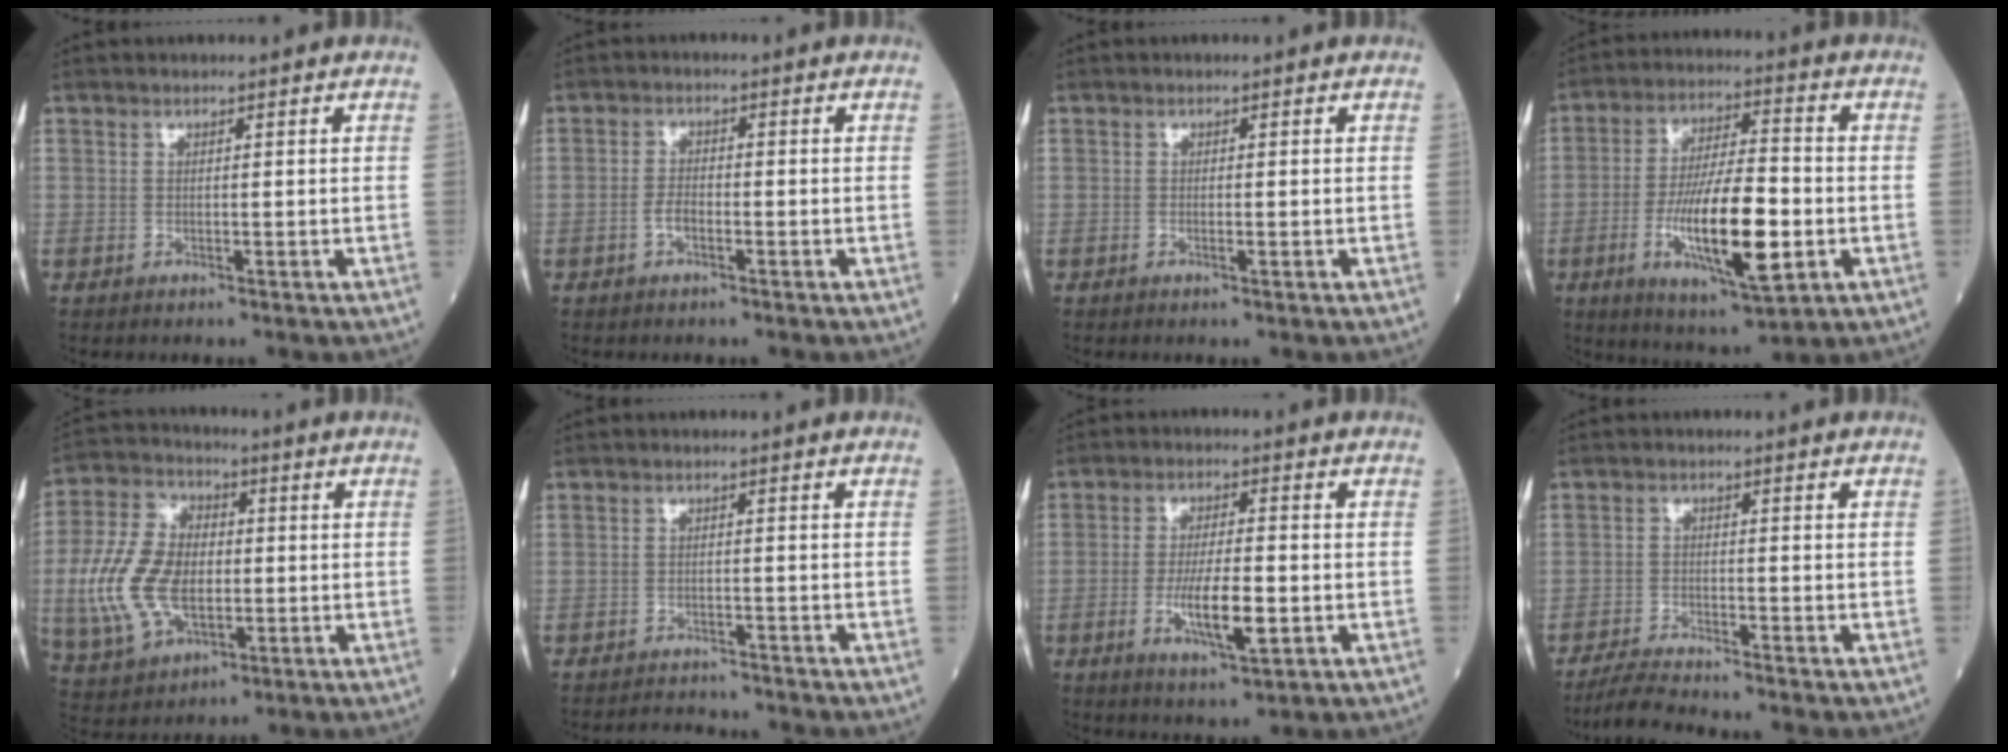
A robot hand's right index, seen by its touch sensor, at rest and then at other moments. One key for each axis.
{"total": 2.4, "fx": -0.9, "fy": 1.1, "fz": 1.9, "tx": -0.035, "ty": 0.004, "tz": -0.014}
{"total": 0.8, "fx": -0.2, "fy": 0.1, "fz": 0.7, "tx": -0.012, "ty": -0.001, "tz": -0.003}
{"total": 14.8, "fx": -3.6, "fy": 3.2, "fz": 14.0, "tx": -0.254, "ty": -0.010, "tz": -0.060}
{"total": 14.0, "fx": -1.2, "fy": 8.9, "fz": 10.8, "tx": -0.252, "ty": 0.015, "tz": -0.015}
{"total": 3.1, "fx": -3.1, "fy": -0.2, "fz": -0.1, "tx": 0.001, "ty": -0.015, "tz": -0.050}
{"total": 7.8, "fx": -2.0, "fy": 1.5, "fz": 7.4, "tx": -0.135, "ty": -0.011, "tz": -0.034}
{"total": 3.9, "fx": -3.7, "fy": -1.0, "fz": 1.0, "tx": -0.032, "ty": -0.024, "tz": -0.072}